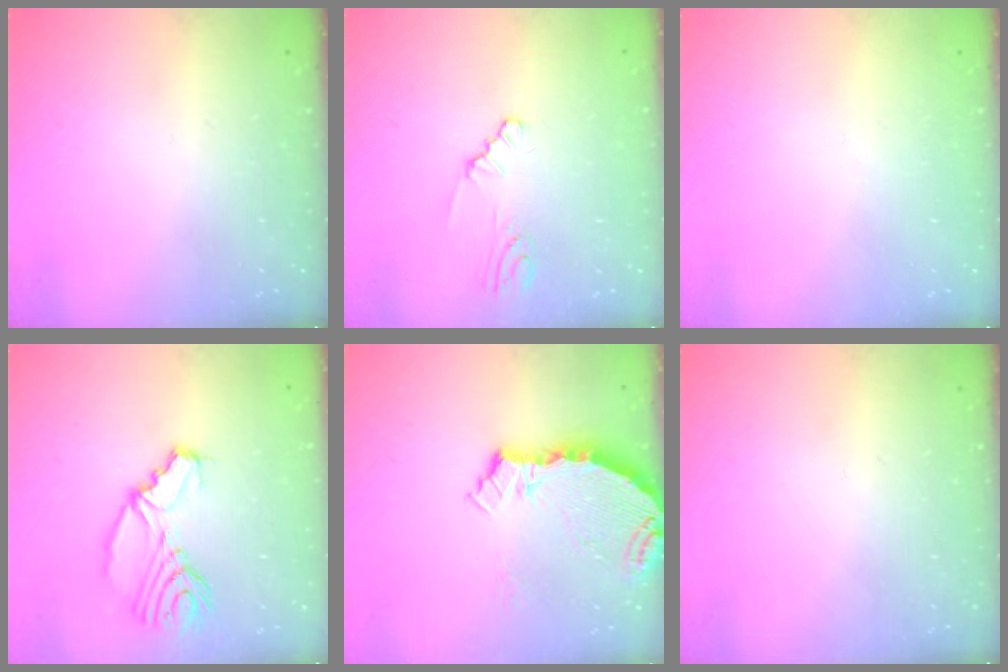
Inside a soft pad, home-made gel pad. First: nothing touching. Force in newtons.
{"total": 0.8, "press": 0.8, "slide": 0.2}
{"total": 0.0}
{"total": 10.8, "press": 10.6, "slide": 2.2}
{"total": 6.1, "press": 5.5, "slide": 2.7}
{"total": 0.0}